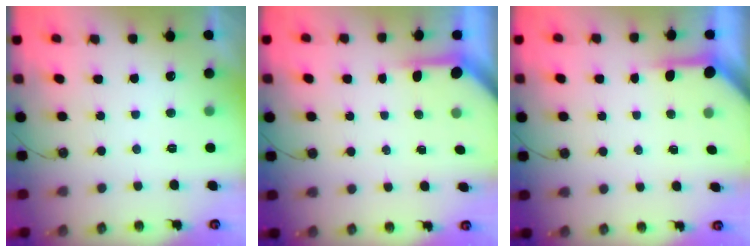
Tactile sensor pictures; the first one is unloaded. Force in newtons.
{"total": 3.8, "press": 3.8, "slide": 0.3}
{"total": 3.9, "press": 3.8, "slide": 0.3}